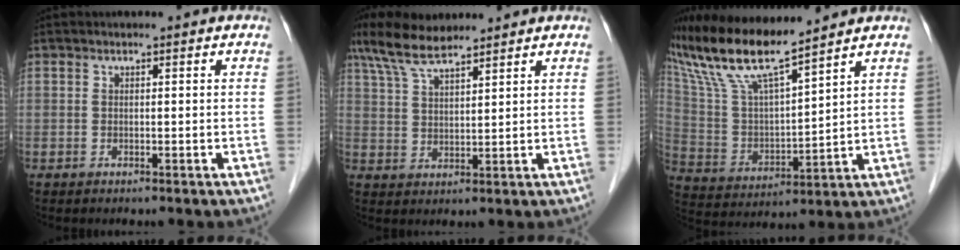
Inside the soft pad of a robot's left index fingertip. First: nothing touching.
{"total": 8.1, "force": [6.5, 1.6, 4.6], "torque": [-0.100, 0.021, 0.122]}
{"total": 15.0, "force": [12.4, 0.6, 8.4], "torque": [-0.175, 0.007, 0.241]}